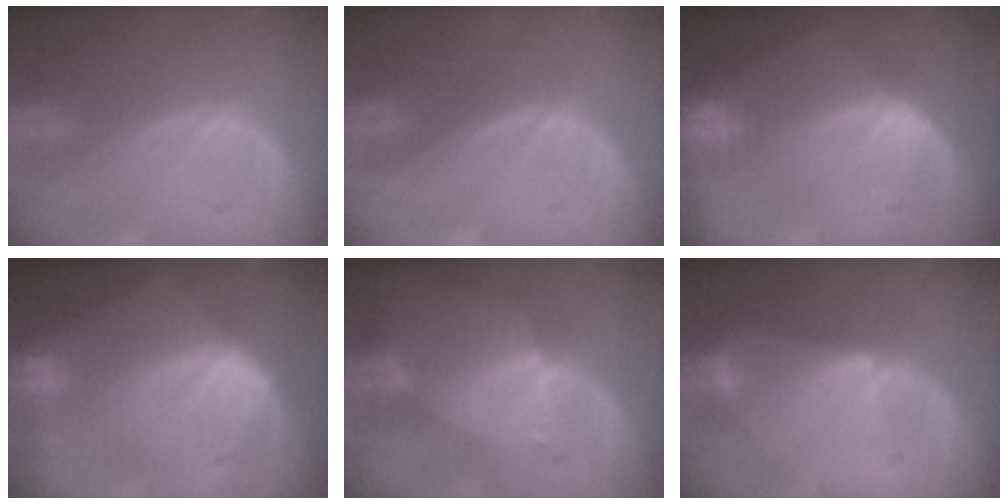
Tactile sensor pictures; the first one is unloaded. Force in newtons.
{"total": 0.0}
{"total": 8.5, "press": 7.4, "slide": 4.3}
{"total": 10.5, "press": 10.4, "slide": 0.6}
{"total": 6.6, "press": 5.9, "slide": 2.9}
{"total": 6.7, "press": 6.1, "slide": 2.7}